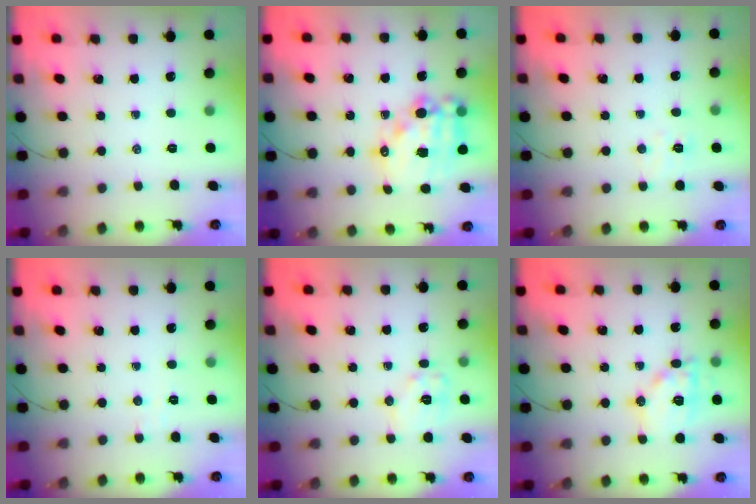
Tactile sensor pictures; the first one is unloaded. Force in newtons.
{"total": 16.7, "press": 16.2, "slide": 3.7}
{"total": 3.9, "press": 3.8, "slide": 0.9}
{"total": 2.6, "press": 2.5, "slide": 0.7}
{"total": 8.2, "press": 8.2, "slide": 0.3}
{"total": 12.4, "press": 12.3, "slide": 1.3}